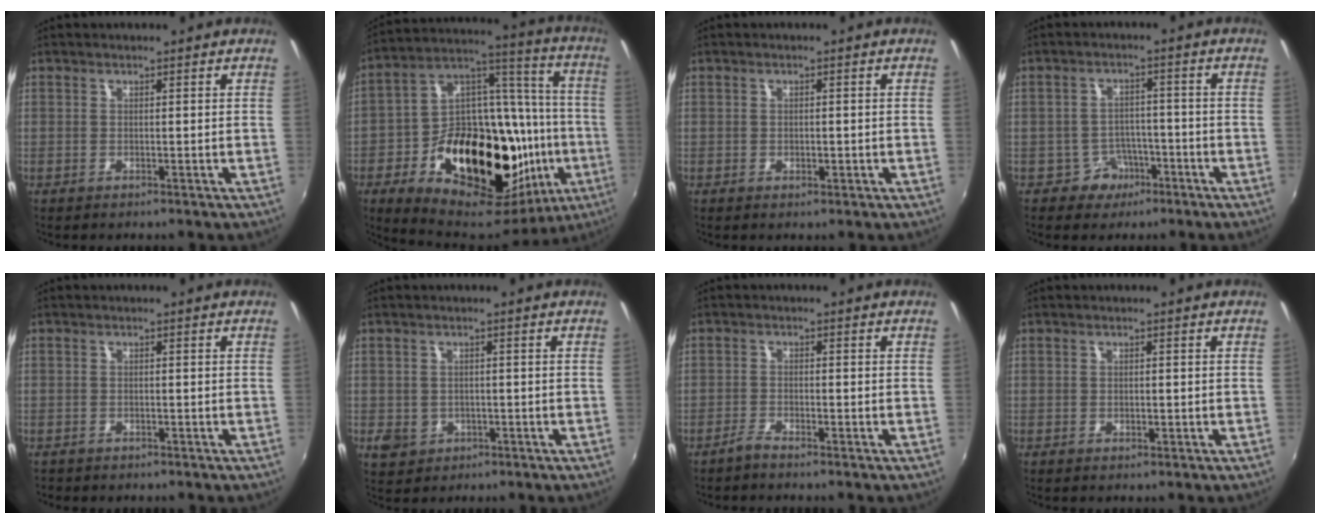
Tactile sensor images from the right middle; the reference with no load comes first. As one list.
[{"total": 34.9, "force": [-9.7, 19.7, 27.1], "torque": [-0.451, 0.022, -0.132]}, {"total": 1.2, "force": [-0.4, 0.9, 0.6], "torque": [-0.008, -0.004, -0.008]}, {"total": 5.1, "force": [-3.0, 4.0, 0.6], "torque": [-0.018, 0.015, -0.042]}, {"total": 1.3, "force": [-1.0, 0.8, 0.2], "torque": [-0.009, -0.002, -0.016]}, {"total": 4.4, "force": [-1.2, 3.9, 1.7], "torque": [-0.038, -0.003, -0.011]}, {"total": 2.0, "force": [-1.9, 0.2, 0.7], "torque": [-0.026, -0.003, -0.039]}, {"total": 0.9, "force": [-0.3, 0.7, 0.4], "torque": [-0.006, -0.003, -0.006]}]